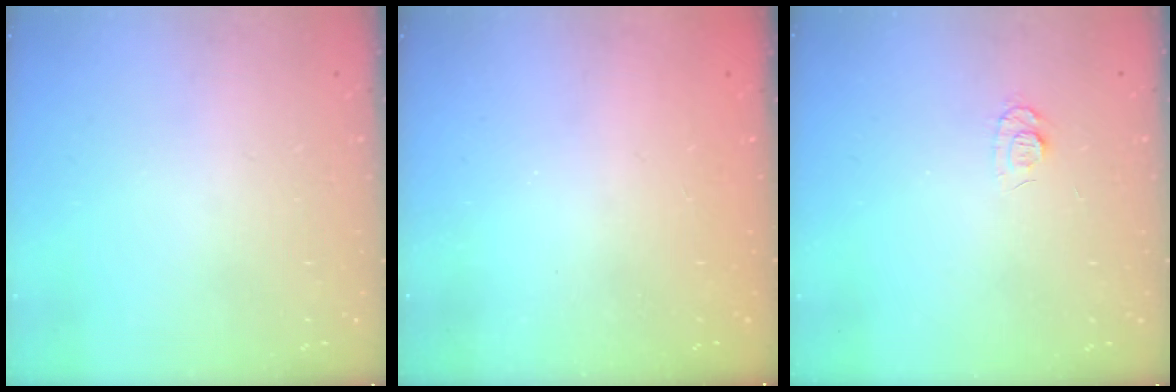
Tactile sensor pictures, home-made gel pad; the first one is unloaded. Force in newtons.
{"total": 2.3, "press": 2.2, "slide": 0.8}
{"total": 5.8, "press": 5.8, "slide": 0.7}